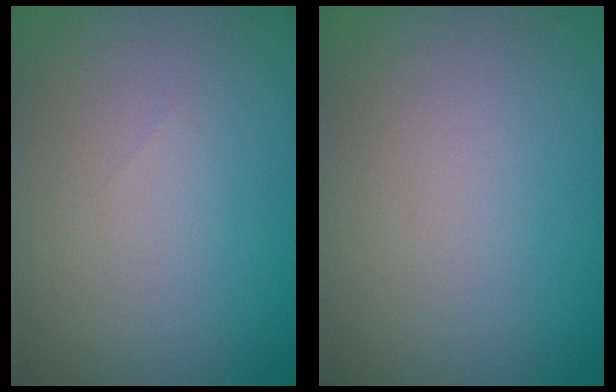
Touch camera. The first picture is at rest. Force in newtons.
{"total": 0.0}